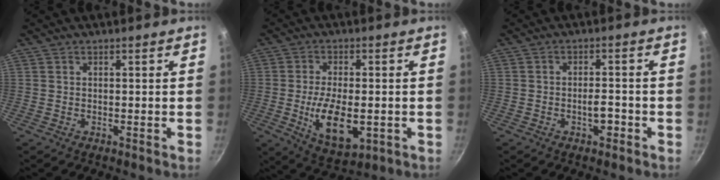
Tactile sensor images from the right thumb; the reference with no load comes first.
{"total": 11.3, "force": [-2.3, 5.5, 9.6], "torque": [-0.156, -0.010, -0.028]}
{"total": 3.1, "force": [-1.4, 1.6, 2.3], "torque": [-0.024, 0.015, -0.020]}